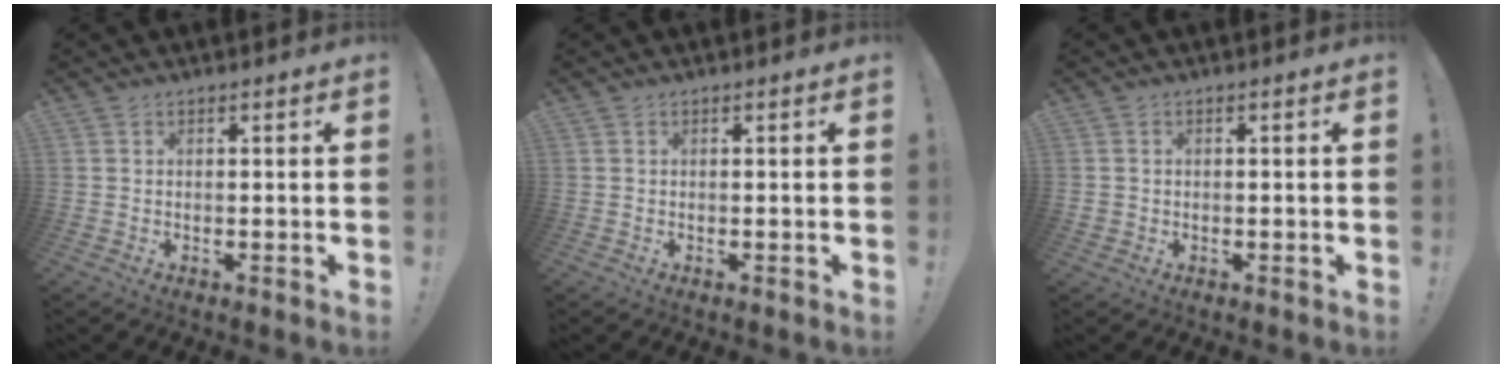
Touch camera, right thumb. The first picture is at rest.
{"total": 0.0}
{"total": 1.1, "force": [-0.2, 1.1, 0.2], "torque": [-0.012, 0.006, -0.002]}